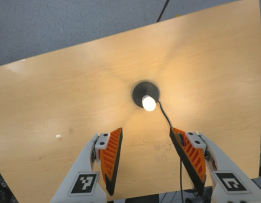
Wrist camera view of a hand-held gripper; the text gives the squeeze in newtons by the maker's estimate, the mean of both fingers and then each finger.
{"total": 0.0}